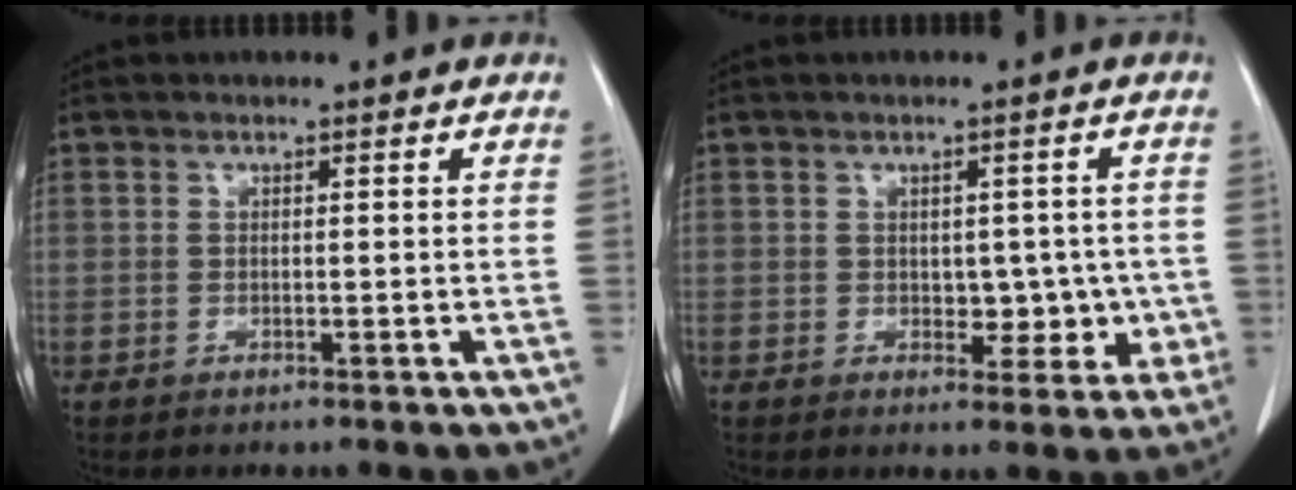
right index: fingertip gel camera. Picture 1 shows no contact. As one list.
[{"total": 5.1, "force": [-0.4, 3.5, 3.7], "torque": [-0.029, 0.012, 0.004]}]